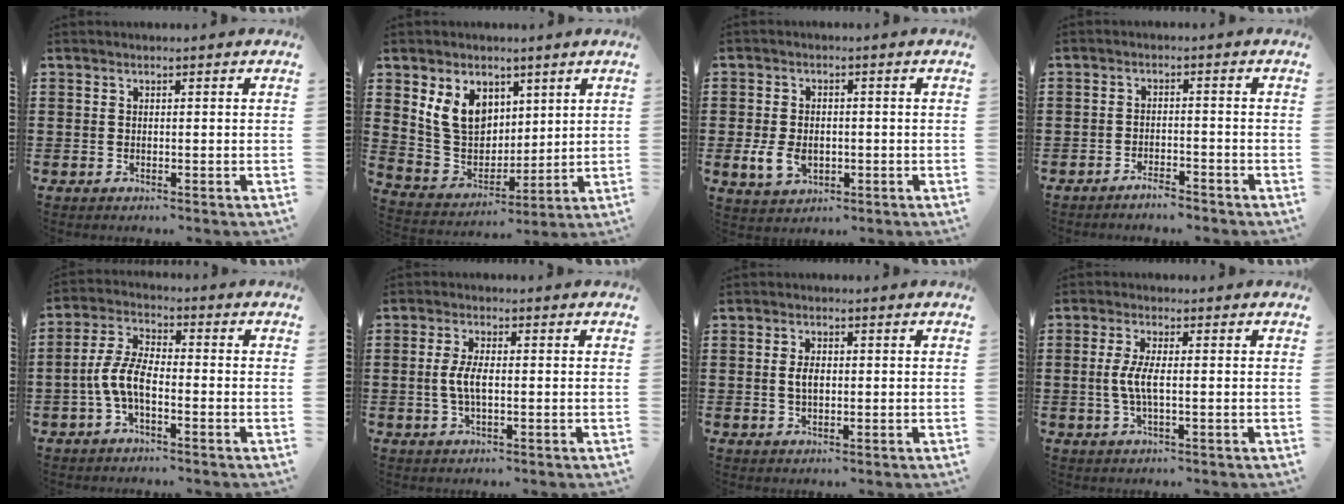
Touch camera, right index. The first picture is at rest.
{"total": 9.0, "force": [3.9, 7.0, 4.0], "torque": [-0.124, 0.004, 0.076]}
{"total": 5.2, "force": [-1.3, 3.5, 3.7], "torque": [-0.088, -0.001, -0.026]}
{"total": 2.3, "force": [-2.3, 0.2, 0.4], "torque": [-0.013, 0.002, -0.046]}
{"total": 6.5, "force": [-2.2, 2.7, 5.4], "torque": [-0.136, -0.004, -0.050]}
{"total": 4.0, "force": [-0.3, 1.4, 3.8], "torque": [-0.083, -0.003, -0.011]}
{"total": 2.8, "force": [0.1, 1.5, 2.3], "torque": [-0.047, 0.006, 0.000]}
{"total": 4.3, "force": [-0.4, 1.0, 4.2], "torque": [-0.105, -0.009, -0.018]}